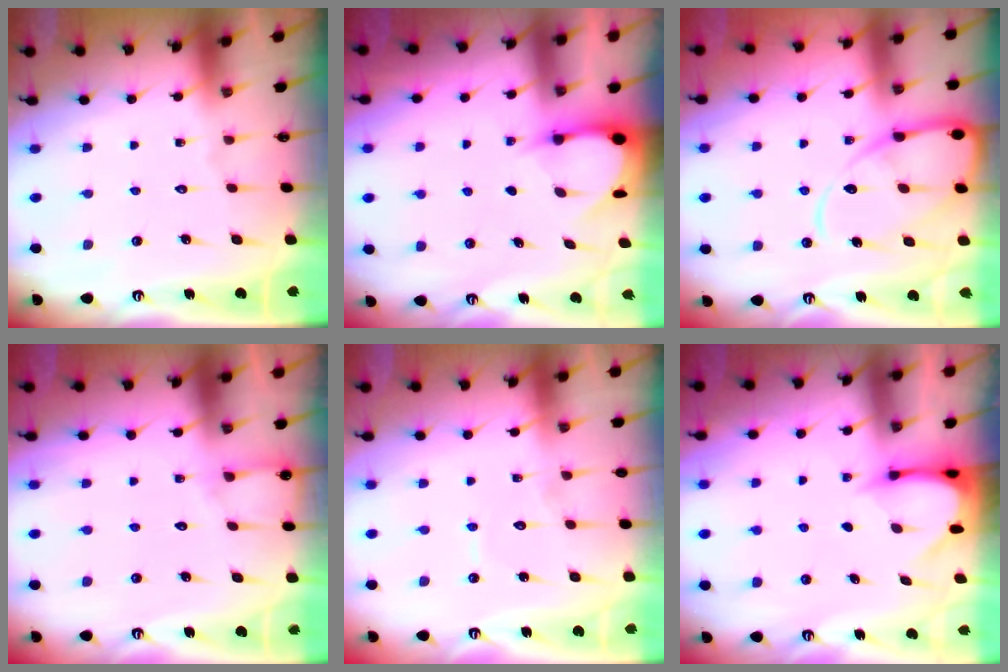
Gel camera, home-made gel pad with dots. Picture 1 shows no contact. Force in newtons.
{"total": 3.5, "press": 3.5, "slide": 0.4}
{"total": 12.5, "press": 12.4, "slide": 1.2}
{"total": 5.2, "press": 5.2, "slide": 0.5}
{"total": 3.7, "press": 3.7, "slide": 0.3}
{"total": 3.8, "press": 3.8, "slide": 0.3}